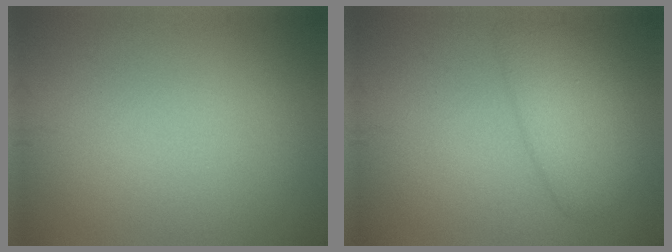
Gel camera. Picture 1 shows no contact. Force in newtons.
{"total": 4.3, "press": 4.3, "slide": 0.3}